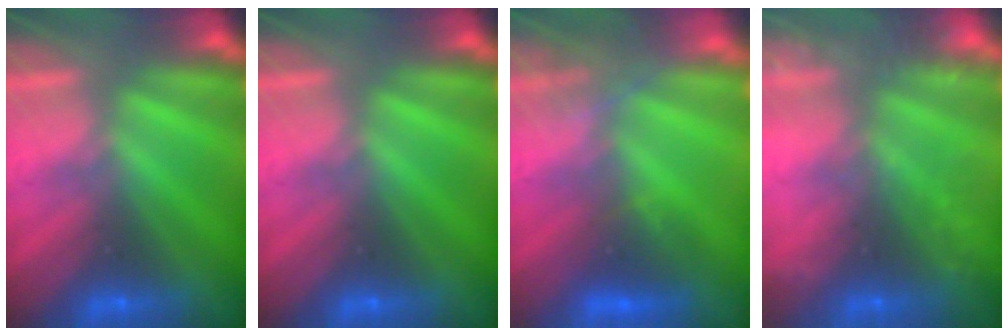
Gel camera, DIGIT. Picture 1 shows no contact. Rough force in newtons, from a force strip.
{"total": 0.0}
{"total": 4.6}
{"total": 8.2}